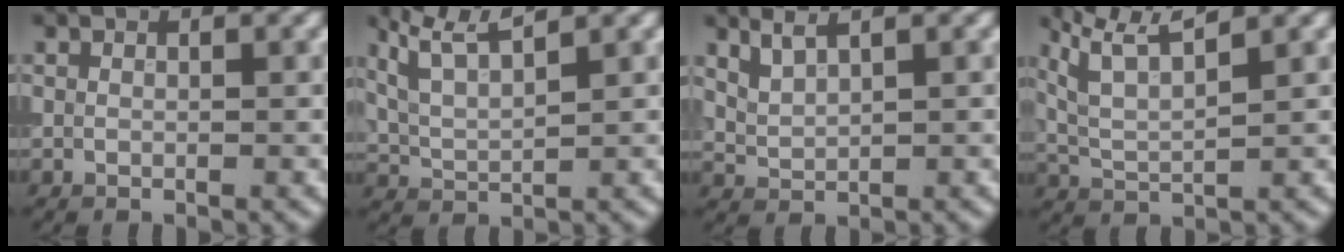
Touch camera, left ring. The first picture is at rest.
{"total": 4.9, "force": [3.6, 1.0, 3.2], "torque": [-0.069, 0.016, 0.070]}
{"total": 2.1, "force": [1.8, 0.4, 1.1], "torque": [-0.027, 0.003, 0.044]}
{"total": 6.0, "force": [4.1, 1.4, 4.2], "torque": [-0.084, 0.018, 0.070]}